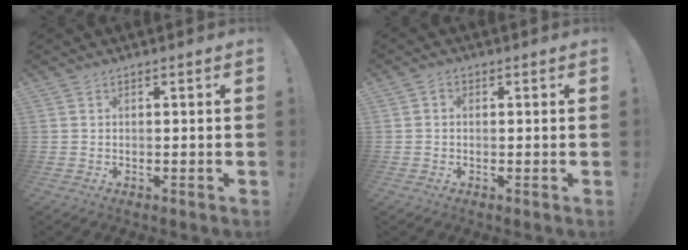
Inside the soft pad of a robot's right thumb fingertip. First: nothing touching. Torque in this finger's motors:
{"motor_torque": [-0.20, 0.18, -0.21, 0.22, 0.00]}